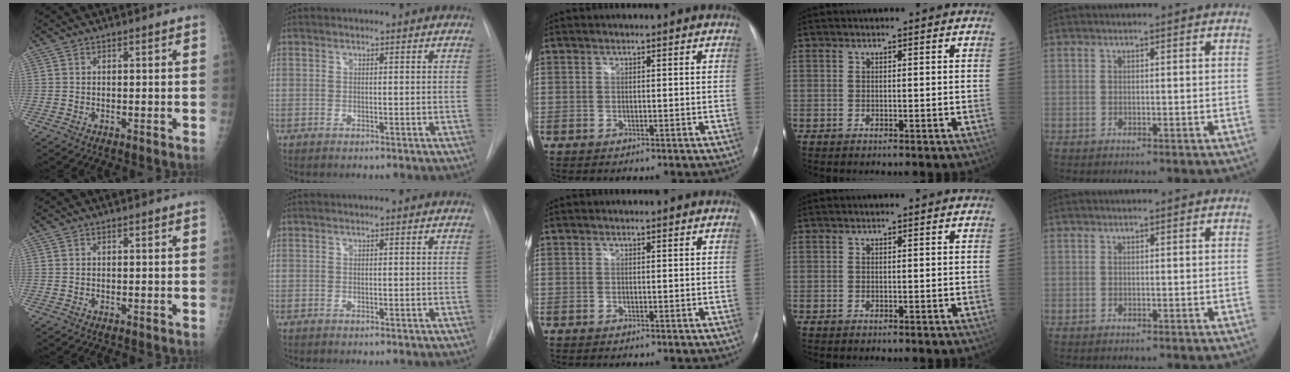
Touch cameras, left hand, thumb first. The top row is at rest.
{}